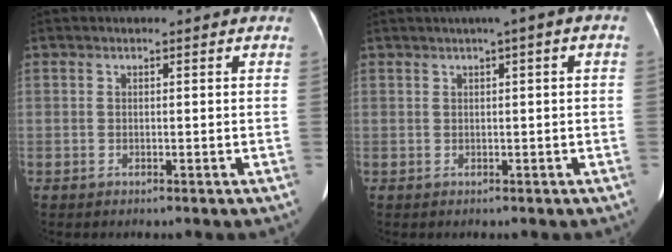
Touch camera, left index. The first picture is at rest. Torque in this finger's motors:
{"motor_torque": [0.43, -0.67, 0.07, 0.03]}